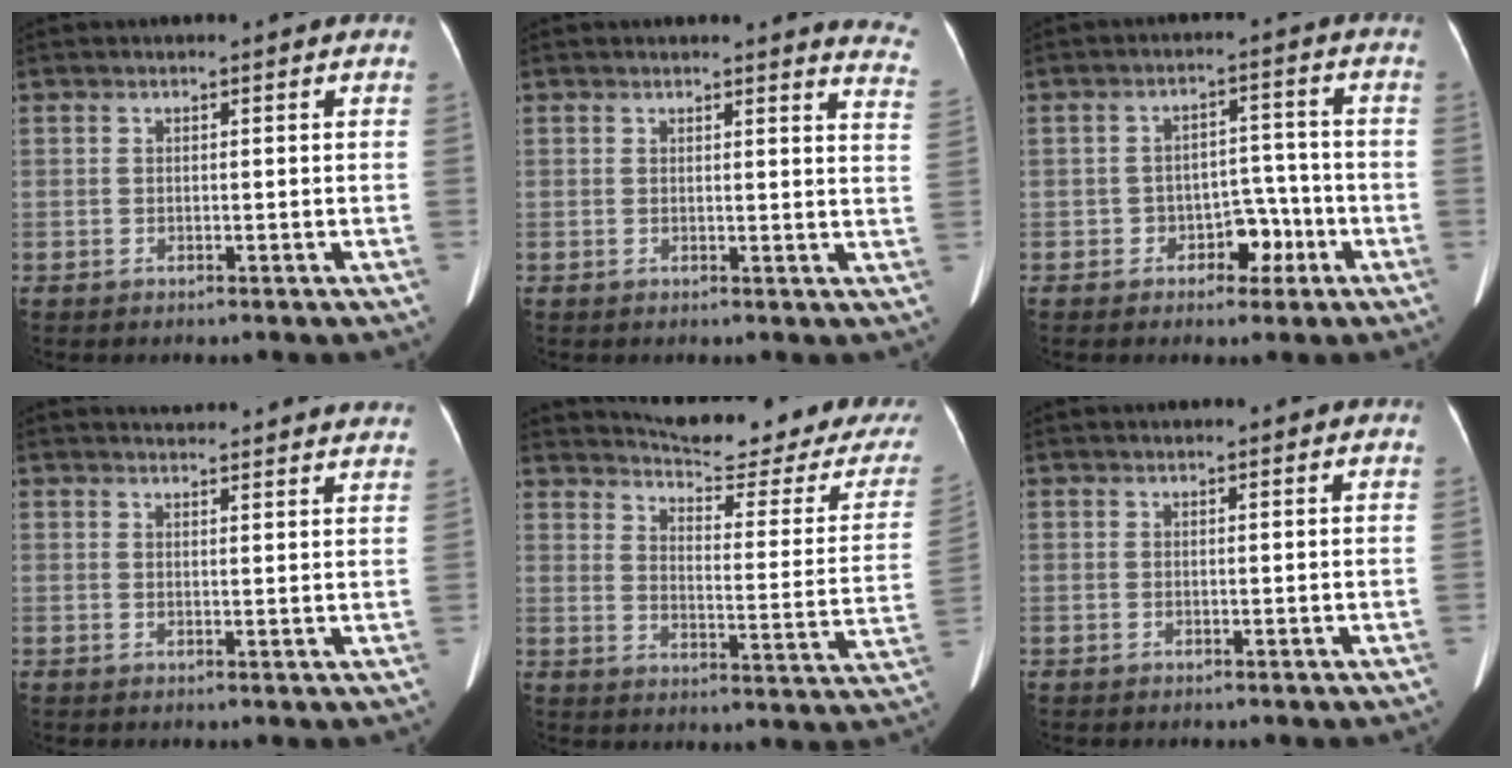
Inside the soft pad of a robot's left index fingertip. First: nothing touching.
{"total": 7.0, "force": [6.9, 0.5, 1.3], "torque": [0.007, -0.056, 0.036]}
{"total": 5.3, "force": [-2.6, 3.5, 3.0], "torque": [-0.036, 0.025, -0.037]}
{"total": 13.5, "force": [13.1, 1.3, 3.0], "torque": [-0.027, -0.009, 0.140]}
{"total": 22.5, "force": [21.0, 1.9, 8.0], "torque": [-0.113, -0.089, 0.249]}
{"total": 1.3, "force": [1.1, 0.1, 0.6], "torque": [-0.007, 0.017, 0.017]}